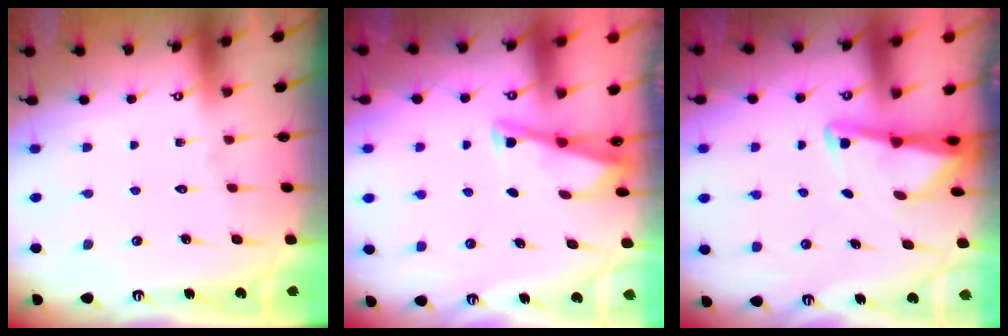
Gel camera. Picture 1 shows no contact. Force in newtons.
{"total": 2.9, "press": 2.9, "slide": 0.3}
{"total": 3.0, "press": 3.0, "slide": 0.3}